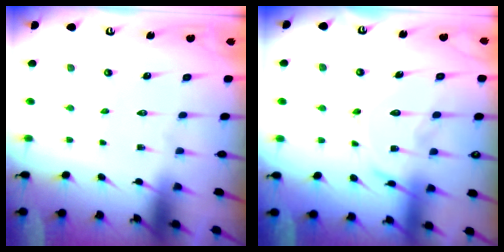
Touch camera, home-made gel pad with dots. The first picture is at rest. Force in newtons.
{"total": 14.0, "press": 14.0, "slide": 1.2}